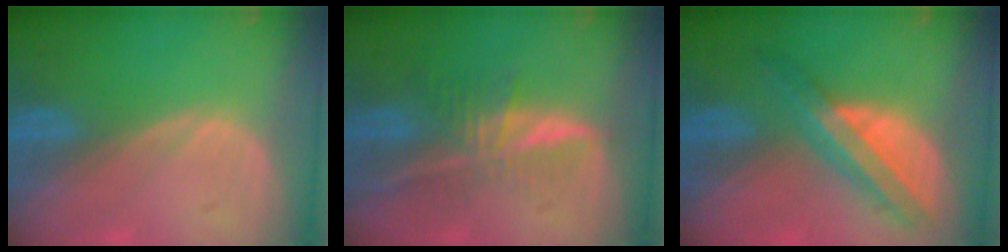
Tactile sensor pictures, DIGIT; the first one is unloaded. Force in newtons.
{"total": 6.9, "press": 5.8, "slide": 3.6}
{"total": 8.1, "press": 6.8, "slide": 4.3}